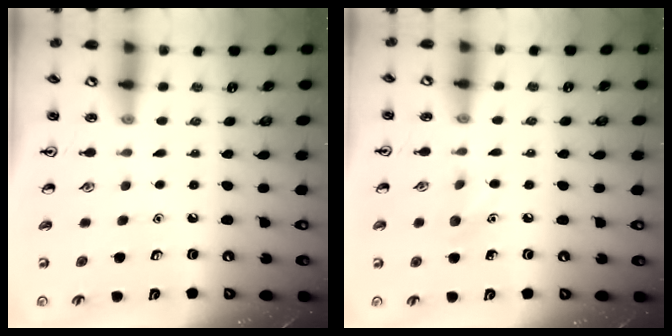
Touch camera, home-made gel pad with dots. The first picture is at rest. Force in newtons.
{"total": 5.5, "press": 5.2, "slide": 1.6}